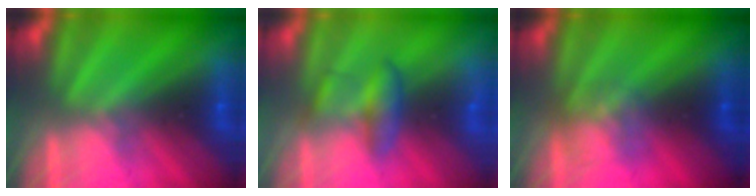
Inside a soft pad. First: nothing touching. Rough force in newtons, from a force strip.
{"total": 2.1}
{"total": 2.5}